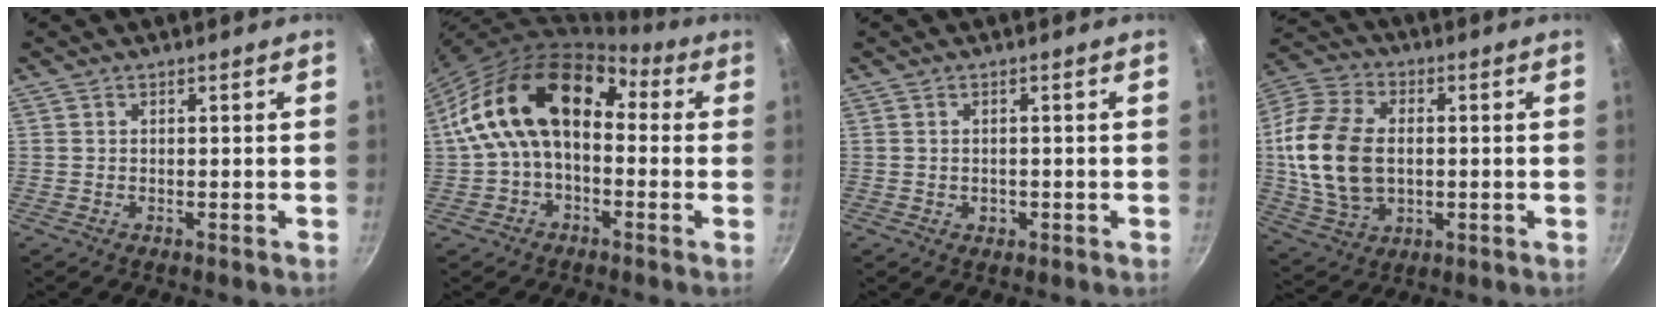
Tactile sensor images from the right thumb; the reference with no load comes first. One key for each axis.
{"total": 18.2, "fx": 1.3, "fy": 11.8, "fz": 13.8, "tx": -0.216, "ty": 0.050, "tz": 0.007}
{"total": 1.5, "fx": -0.3, "fy": 1.2, "fz": 0.8, "tx": -0.009, "ty": 0.002, "tz": -0.003}
{"total": 17.9, "fx": 0.3, "fy": 12.2, "fz": 13.1, "tx": -0.246, "ty": 0.009, "tz": 0.006}